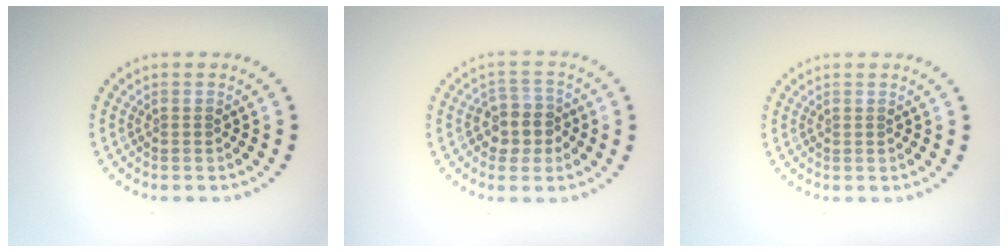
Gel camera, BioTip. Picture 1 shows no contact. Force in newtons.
{"total": 2.7, "press": 2.5, "slide": 1.0}
{"total": 0.0}